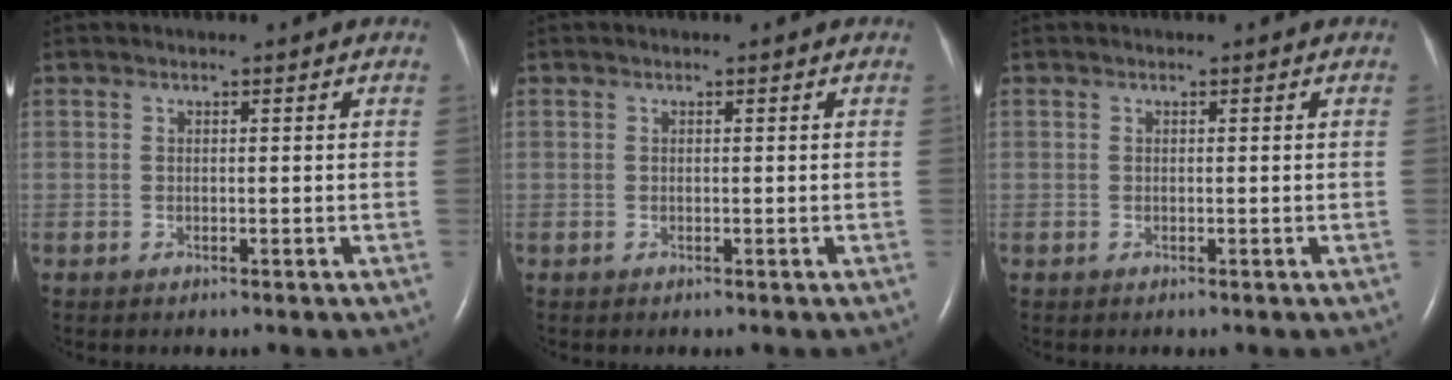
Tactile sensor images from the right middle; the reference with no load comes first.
{"total": 0.0}
{"total": 0.0}